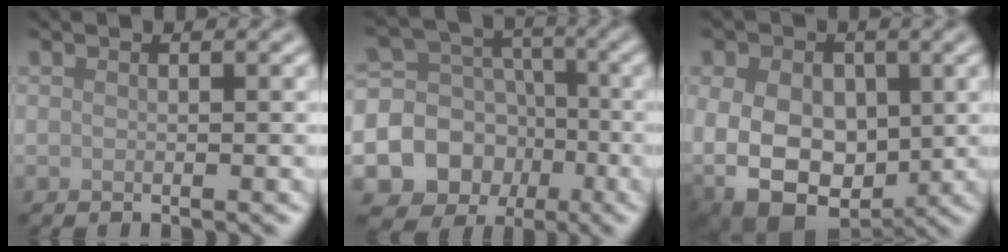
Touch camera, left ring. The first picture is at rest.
{"total": 13.6, "force": [-5.3, 12.0, 3.5], "torque": [-0.076, -0.027, -0.094]}
{"total": 15.5, "force": [-1.6, 12.2, 9.3], "torque": [-0.164, -0.007, -0.047]}